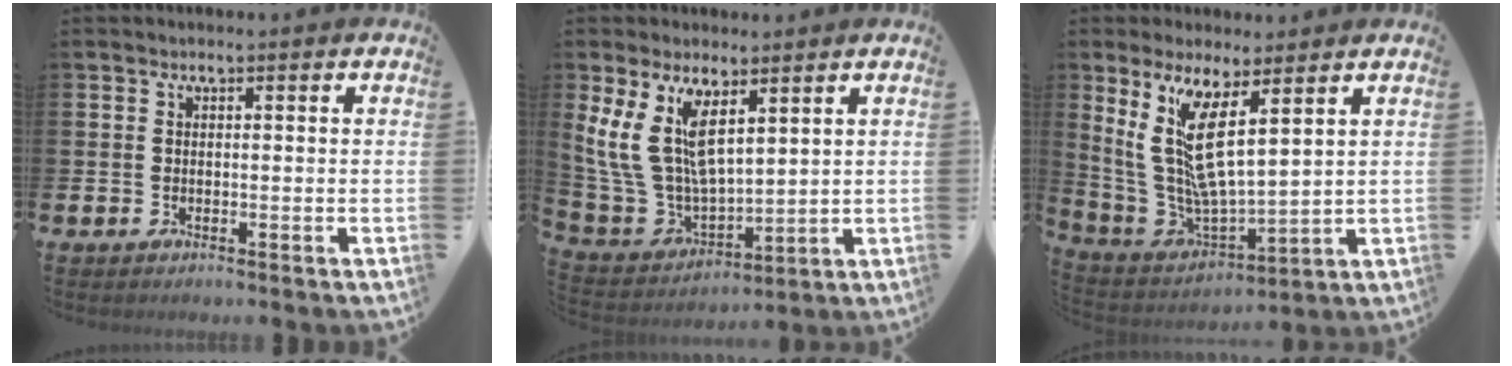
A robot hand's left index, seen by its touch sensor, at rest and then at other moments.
{"total": 10.3, "force": [6.2, 4.8, 6.8], "torque": [-0.170, -0.018, 0.117]}
{"total": 9.6, "force": [5.2, 2.8, 7.5], "torque": [-0.179, -0.034, 0.094]}